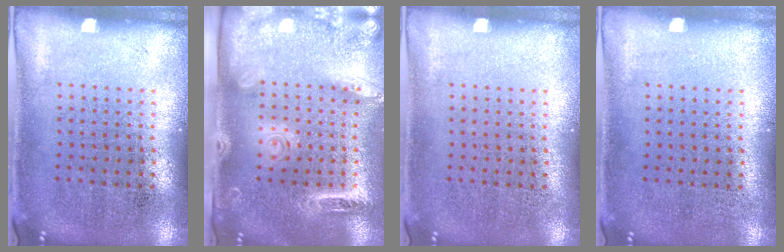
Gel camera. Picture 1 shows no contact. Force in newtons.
{"total": 2.5, "press": 2.0, "slide": 1.5}
{"total": 0.0}
{"total": 0.0}